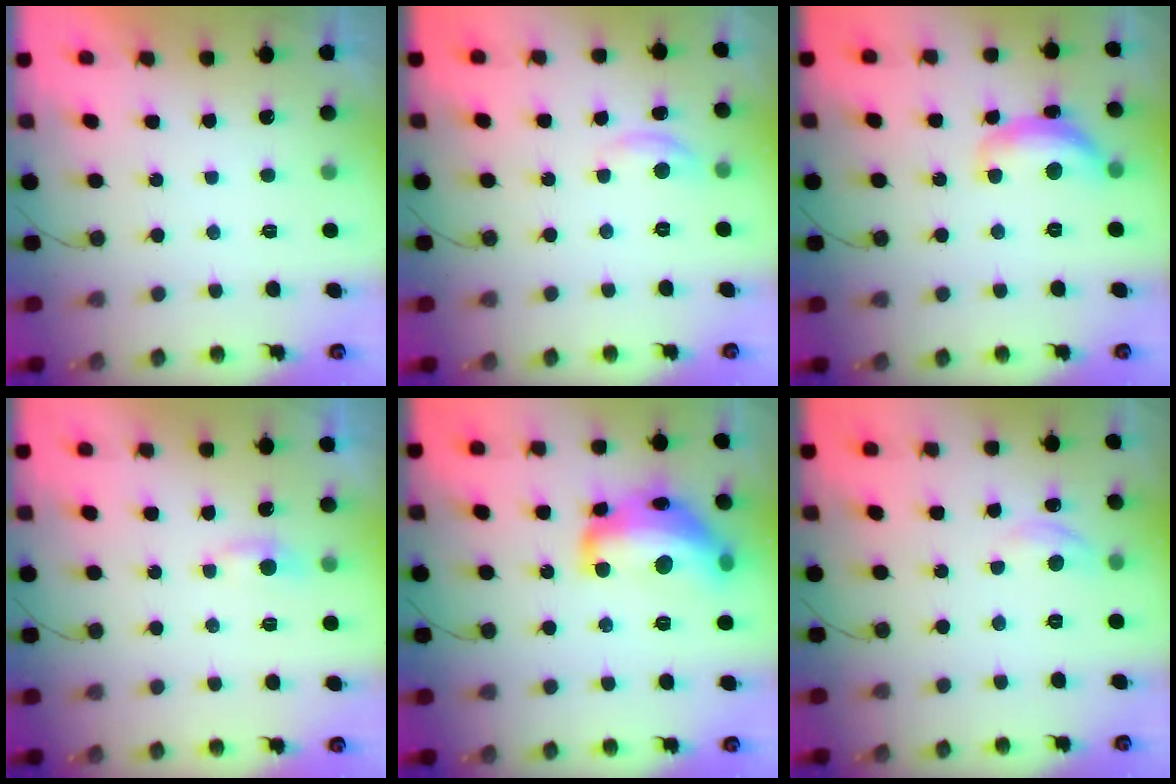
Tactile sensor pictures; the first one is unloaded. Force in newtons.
{"total": 4.4, "press": 4.4, "slide": 0.3}
{"total": 12.6, "press": 12.6, "slide": 0.7}
{"total": 3.3, "press": 3.3, "slide": 0.4}
{"total": 19.6, "press": 19.5, "slide": 1.1}
{"total": 5.1, "press": 5.0, "slide": 0.6}